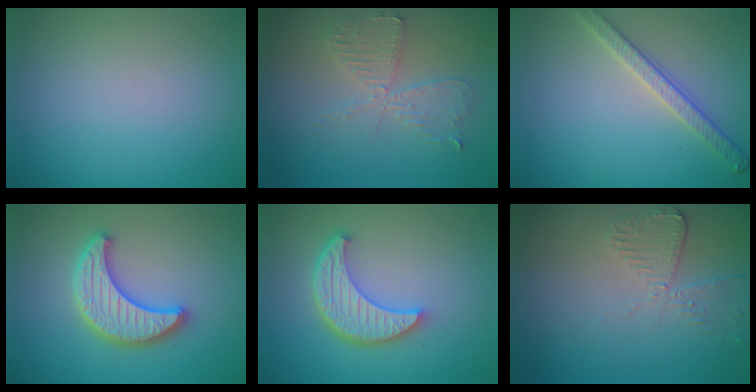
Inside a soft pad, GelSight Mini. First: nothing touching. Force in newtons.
{"total": 3.6, "press": 3.1, "slide": 1.9}
{"total": 2.8, "press": 2.8, "slide": 0.7}
{"total": 4.4, "press": 4.3, "slide": 0.9}
{"total": 5.7, "press": 4.3, "slide": 3.7}
{"total": 2.7, "press": 2.4, "slide": 1.2}